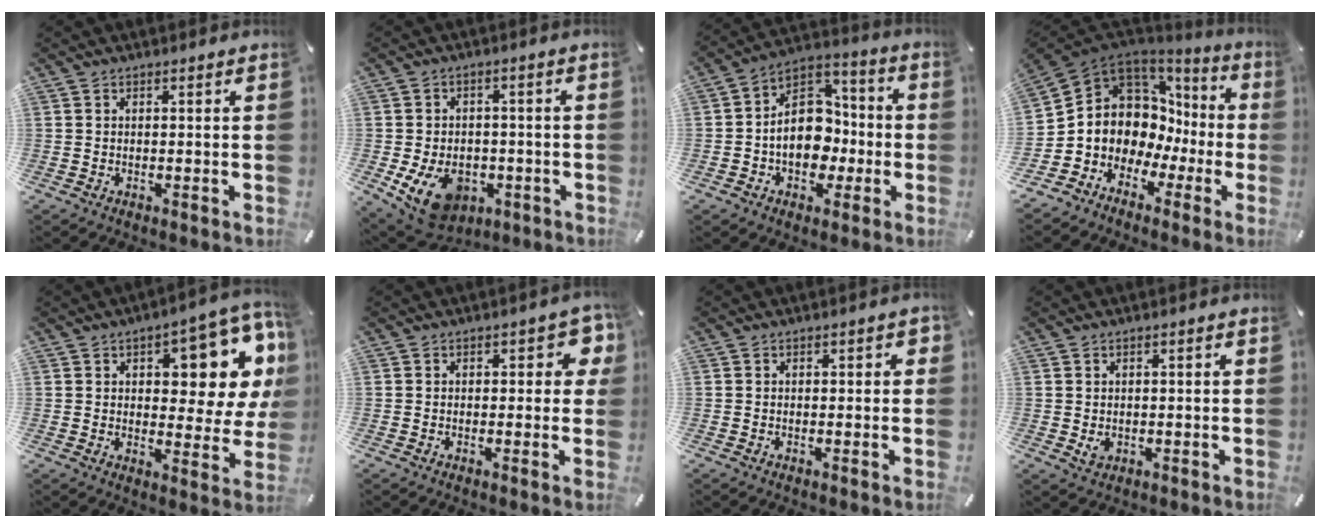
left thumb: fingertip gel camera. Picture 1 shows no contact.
{"total": 11.9, "force": [-4.5, 8.6, 6.8], "torque": [-0.131, 0.022, -0.075]}
{"total": 13.0, "force": [-2.1, 10.4, 7.6], "torque": [-0.137, 0.011, -0.034]}
{"total": 9.1, "force": [2.3, 8.2, 3.4], "torque": [-0.076, -0.060, 0.046]}
{"total": 14.7, "force": [7.4, 6.7, 10.8], "torque": [-0.116, -0.064, 0.117]}
{"total": 5.3, "force": [1.2, 2.9, 4.2], "torque": [-0.044, -0.002, 0.013]}
{"total": 1.1, "force": [-0.2, 0.8, 0.7], "torque": [-0.005, 0.001, -0.008]}
{"total": 2.1, "force": [-0.2, 1.8, 1.1], "torque": [-0.010, 0.000, -0.004]}